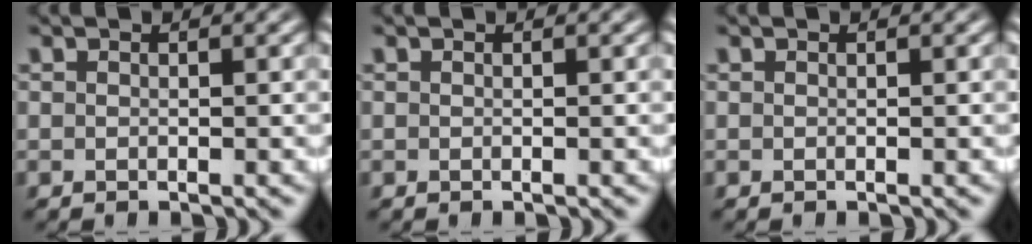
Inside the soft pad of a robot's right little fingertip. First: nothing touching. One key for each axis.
{"total": 0.0}
{"total": 0.0}